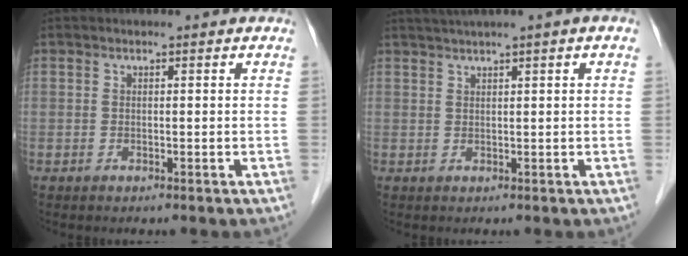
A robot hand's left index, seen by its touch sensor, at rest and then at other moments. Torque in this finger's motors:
{"motor_torque": [-0.11, -0.85, 0.84, 0.17]}